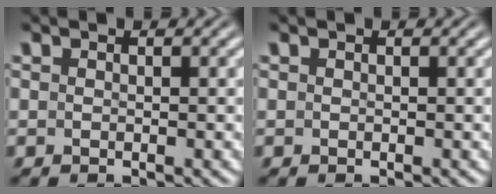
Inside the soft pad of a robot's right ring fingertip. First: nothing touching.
{"total": 0.0}